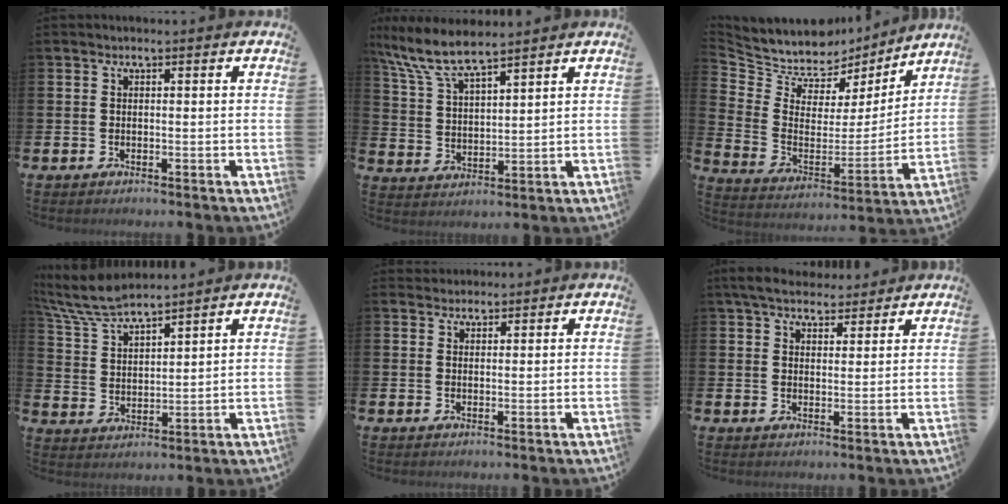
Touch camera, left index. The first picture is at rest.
{"total": 7.9, "force": [7.1, 1.0, 3.3], "torque": [-0.093, -0.026, 0.128]}
{"total": 8.7, "force": [8.0, 3.4, 0.7], "torque": [-0.070, -0.059, 0.141]}
{"total": 7.5, "force": [7.1, 0.9, 2.4], "torque": [-0.074, -0.028, 0.130]}
{"total": 2.0, "force": [1.8, 0.6, -0.3], "torque": [0.012, -0.005, 0.033]}
{"total": 5.3, "force": [4.8, 1.8, 1.3], "torque": [-0.038, -0.014, 0.088]}